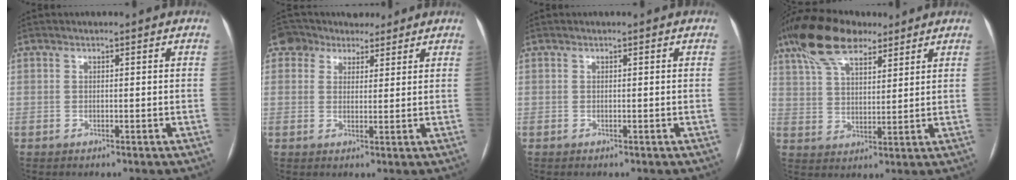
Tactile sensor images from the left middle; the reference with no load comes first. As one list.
[{"total": 6.8, "force": [5.3, 4.2, 1.2], "torque": [-0.026, 0.027, 0.085]}, {"total": 0.0}, {"total": 12.4, "force": [8.9, 4.8, 7.2], "torque": [-0.150, 0.033, 0.167]}]